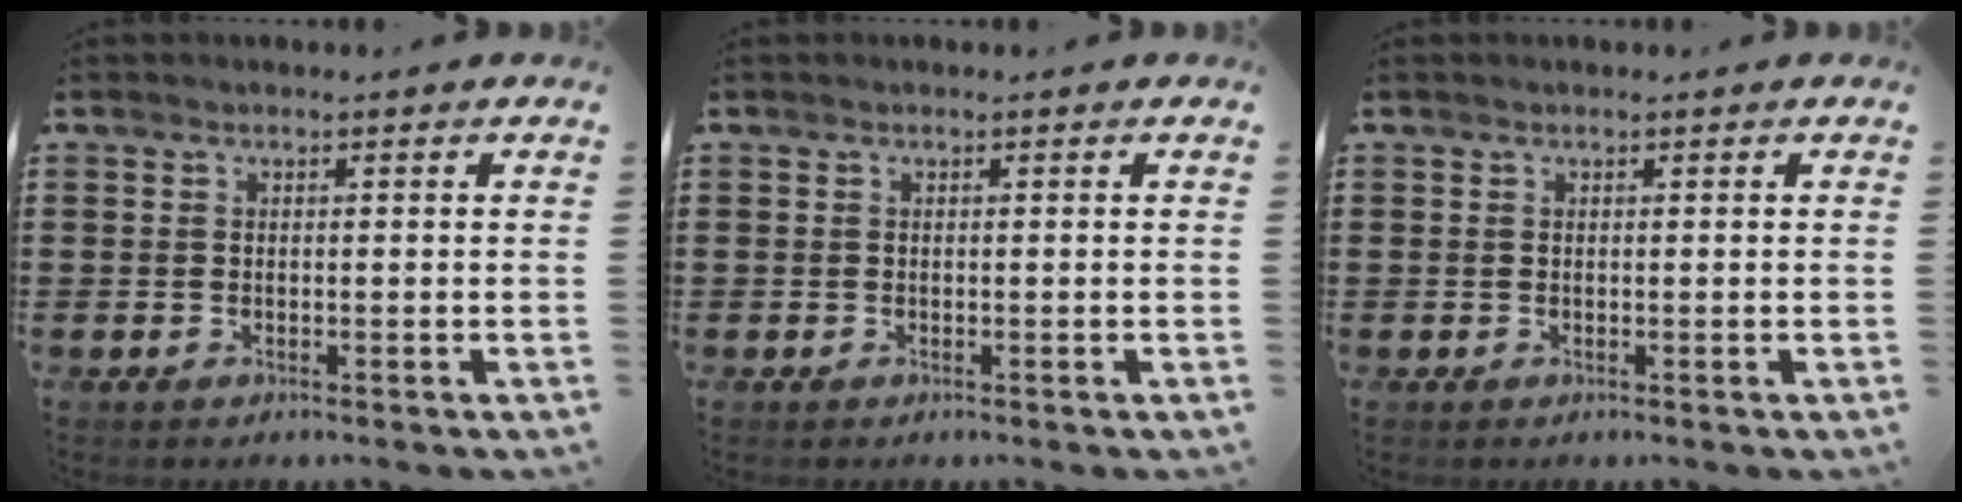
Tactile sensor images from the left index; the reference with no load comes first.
{"total": 0.0}
{"total": 0.0}